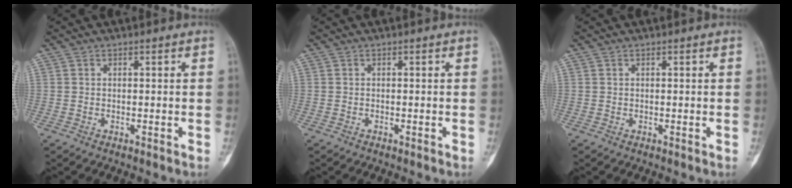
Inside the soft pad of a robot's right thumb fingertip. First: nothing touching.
{"total": 0.0}
{"total": 0.0}